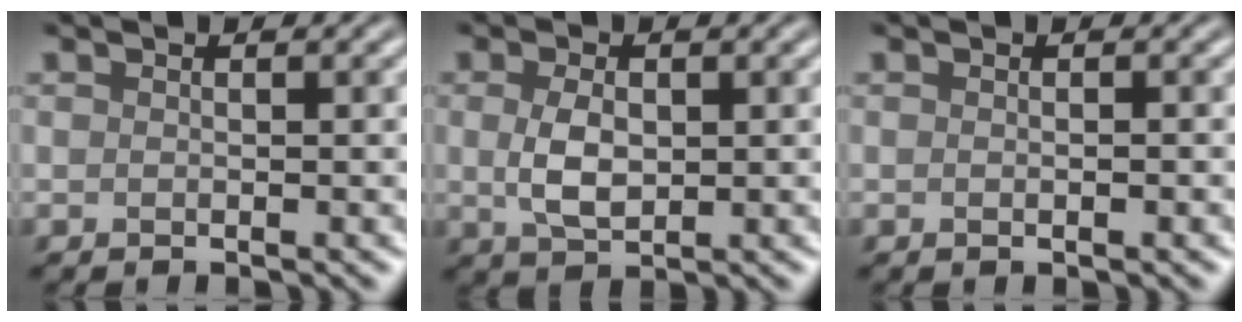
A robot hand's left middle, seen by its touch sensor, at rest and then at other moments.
{"total": 3.2, "force": [0.3, 2.0, 2.5], "torque": [-0.058, 0.002, 0.007]}
{"total": 1.3, "force": [0.2, 0.7, 1.1], "torque": [0.003, 0.006, -0.010]}